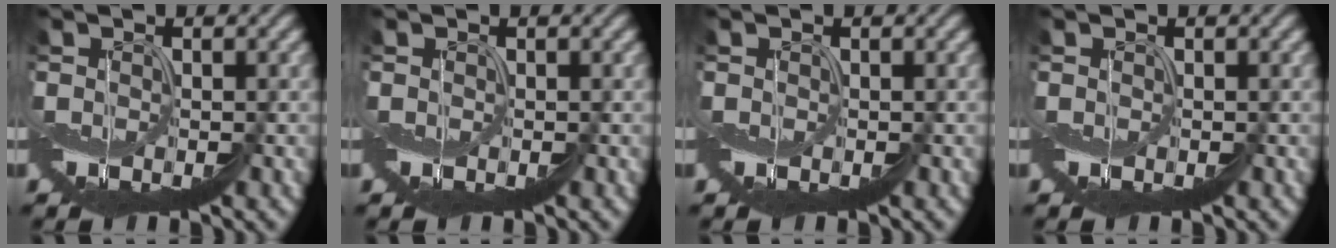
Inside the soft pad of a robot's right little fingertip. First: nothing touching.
{"total": 0.0}
{"total": 0.0}
{"total": 0.0}